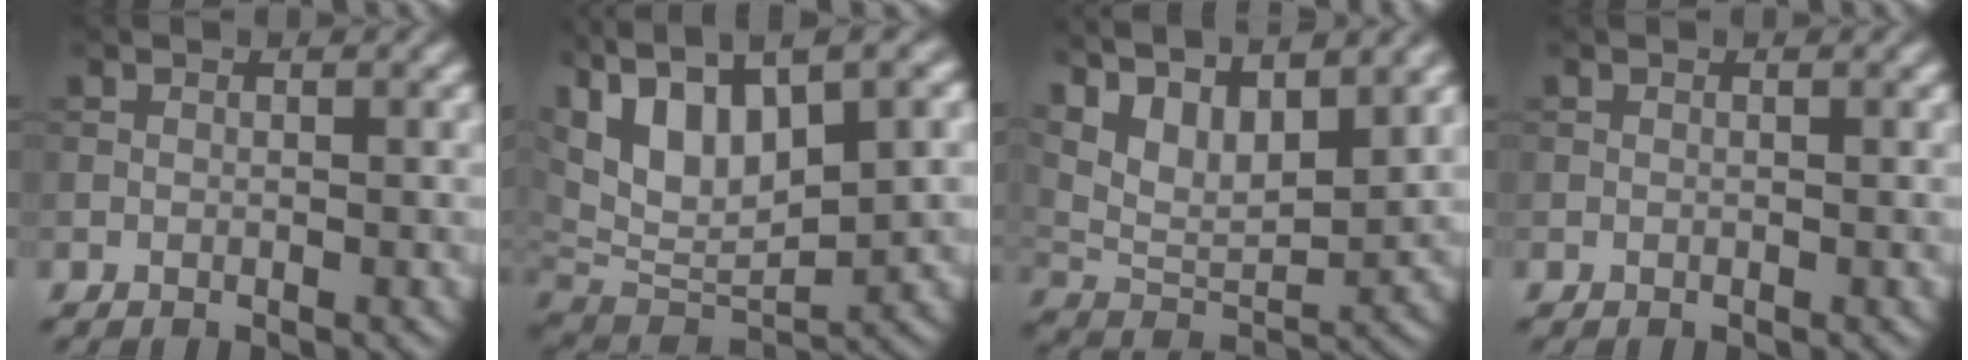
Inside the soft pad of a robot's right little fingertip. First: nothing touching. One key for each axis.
{"total": 12.1, "fx": 4.5, "fy": 5.7, "fz": 9.7, "tx": -0.197, "ty": 0.021, "tz": 0.078}
{"total": 9.3, "fx": 5.7, "fy": 3.7, "fz": 6.4, "tx": -0.136, "ty": 0.011, "tz": 0.099}
{"total": 0.0}